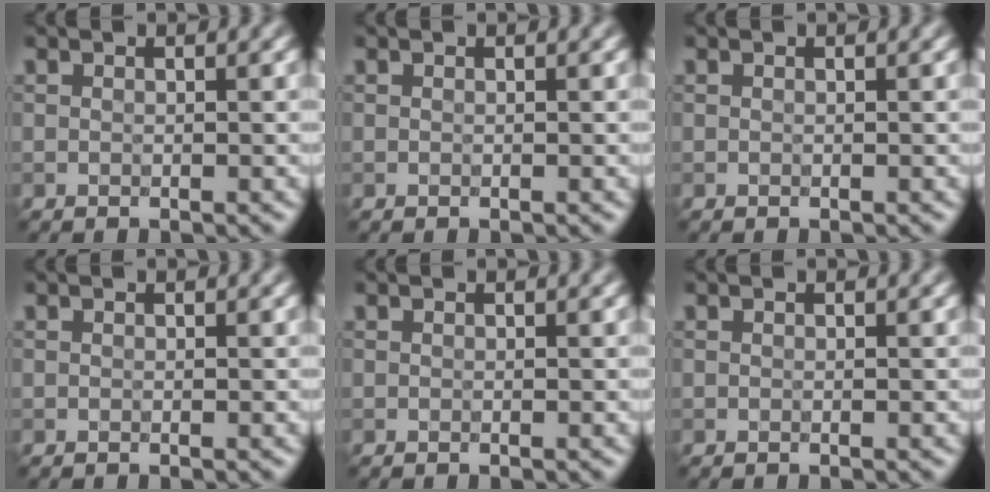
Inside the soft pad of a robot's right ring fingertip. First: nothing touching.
{"total": 0.0}
{"total": 0.0}
{"total": 0.0}
{"total": 0.0}
{"total": 0.0}